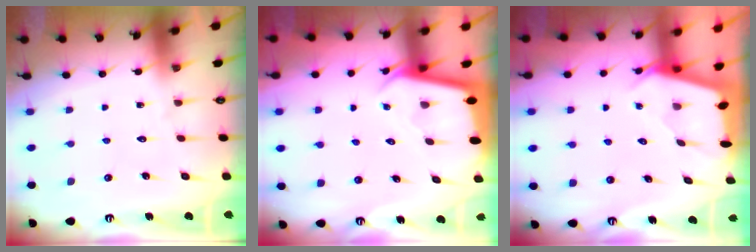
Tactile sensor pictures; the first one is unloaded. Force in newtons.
{"total": 2.3, "press": 2.3, "slide": 0.1}
{"total": 2.4, "press": 2.4, "slide": 0.3}